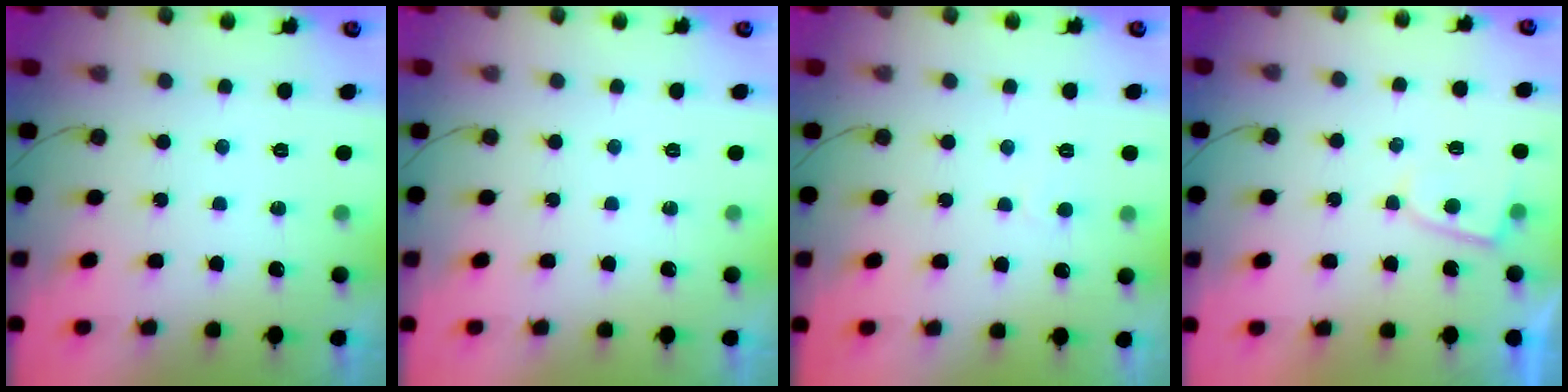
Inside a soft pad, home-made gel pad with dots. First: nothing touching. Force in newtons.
{"total": 0.0}
{"total": 2.7, "press": 2.7, "slide": 0.3}
{"total": 3.0, "press": 2.9, "slide": 0.3}